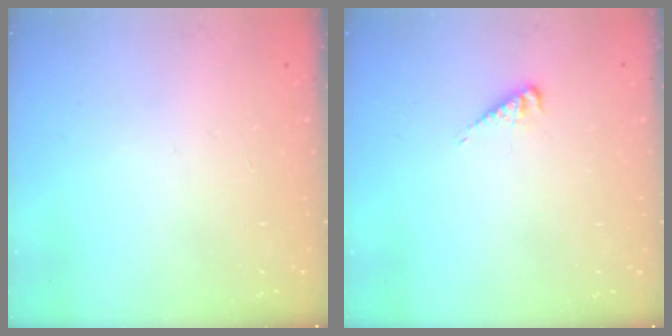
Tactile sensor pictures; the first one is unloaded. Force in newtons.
{"total": 4.2, "press": 4.1, "slide": 0.7}